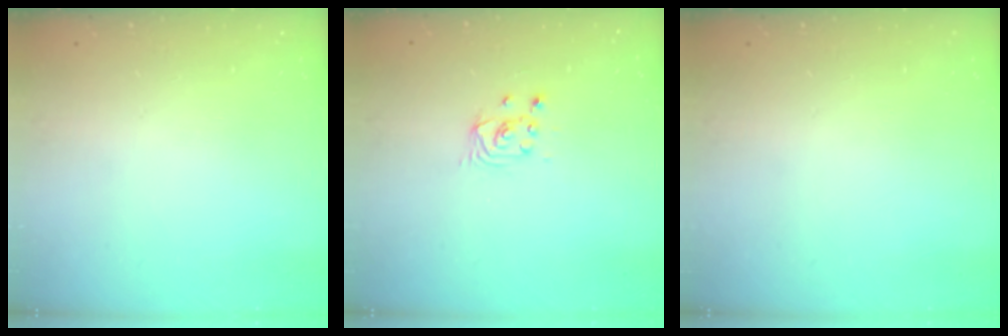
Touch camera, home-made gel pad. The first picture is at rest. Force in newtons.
{"total": 2.2, "press": 2.2, "slide": 0.3}
{"total": 0.0}